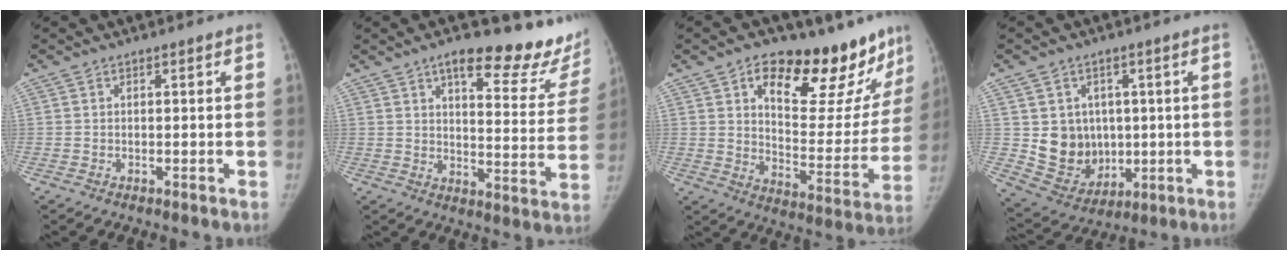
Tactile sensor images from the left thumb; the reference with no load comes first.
{"total": 20.6, "force": [15.6, 6.5, 11.7], "torque": [-0.103, -0.093, 0.187]}
{"total": 24.2, "force": [15.1, 10.3, 15.9], "torque": [-0.162, -0.070, 0.219]}
{"total": 11.0, "force": [1.0, 9.5, 5.4], "torque": [-0.047, -0.013, 0.046]}